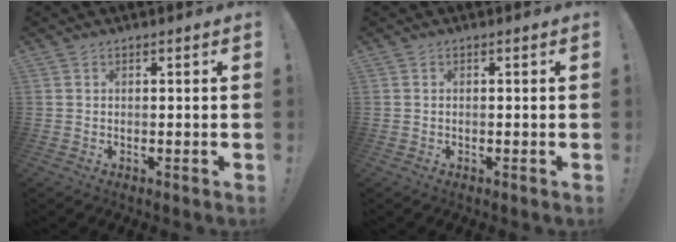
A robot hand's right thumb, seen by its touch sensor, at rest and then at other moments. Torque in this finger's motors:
{"motor_torque": [-0.14, -0.03, -0.24, 0.29, -0.13]}